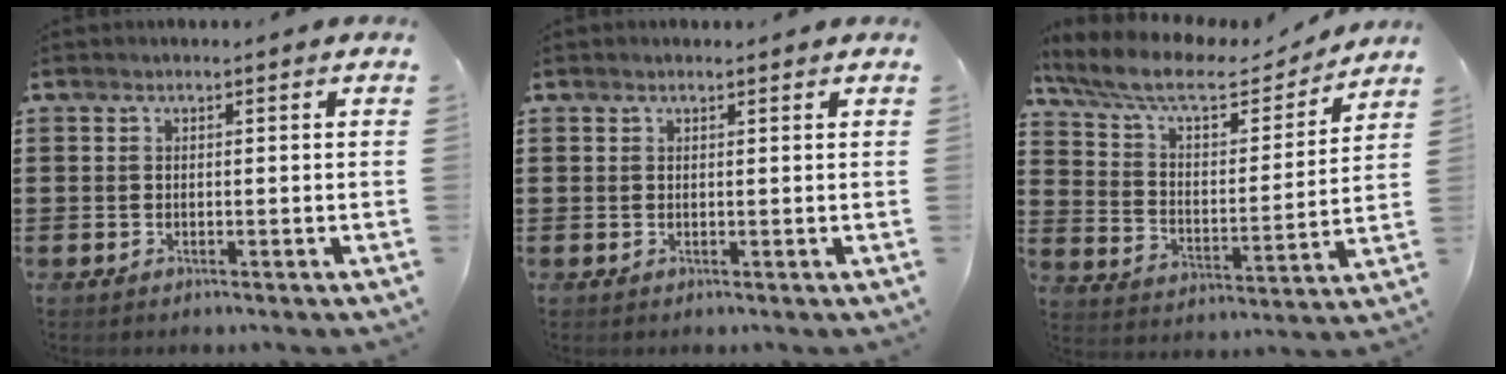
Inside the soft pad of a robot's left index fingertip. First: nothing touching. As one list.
[{"total": 0.6, "force": [0.5, 0.2, 0.3], "torque": [-0.006, 0.001, 0.009]}, {"total": 10.1, "force": [8.0, 2.9, 5.5], "torque": [-0.136, -0.035, 0.137]}]